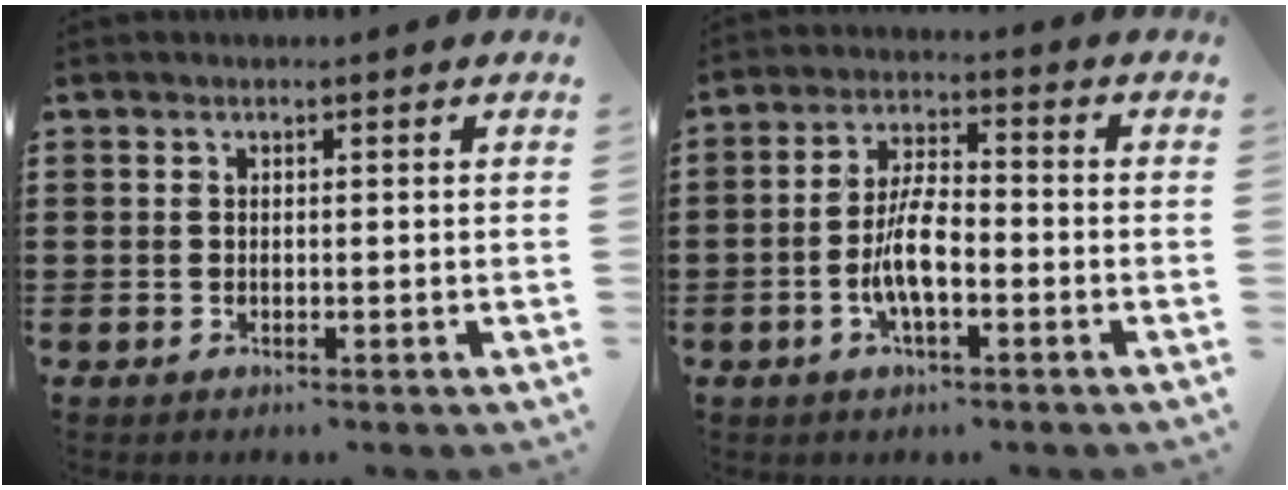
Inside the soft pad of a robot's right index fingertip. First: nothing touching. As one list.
[{"total": 7.0, "force": [-1.8, 2.5, 6.3], "torque": [-0.134, -0.001, -0.039]}]